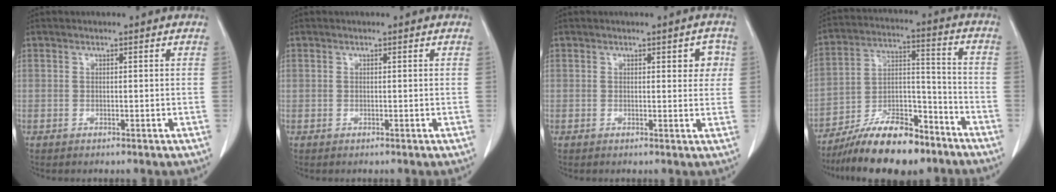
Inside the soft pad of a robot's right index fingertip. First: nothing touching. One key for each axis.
{"total": 0.0}
{"total": 3.0, "fx": 0.9, "fy": 1.3, "fz": 2.5, "tx": -0.022, "ty": 0.005, "tz": 0.009}
{"total": 15.6, "fx": -12.1, "fy": 4.6, "fz": 8.7, "tx": -0.148, "ty": 0.020, "tz": -0.209}